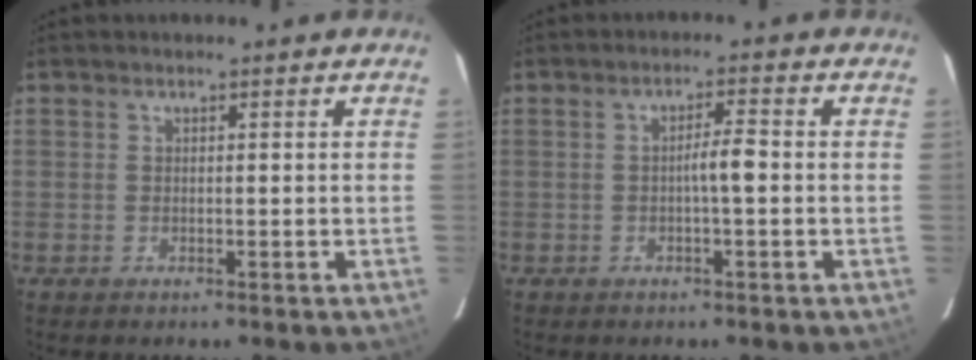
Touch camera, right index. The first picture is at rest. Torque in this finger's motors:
{"motor_torque": [0.61, 0.02, 0.25, 0.07]}